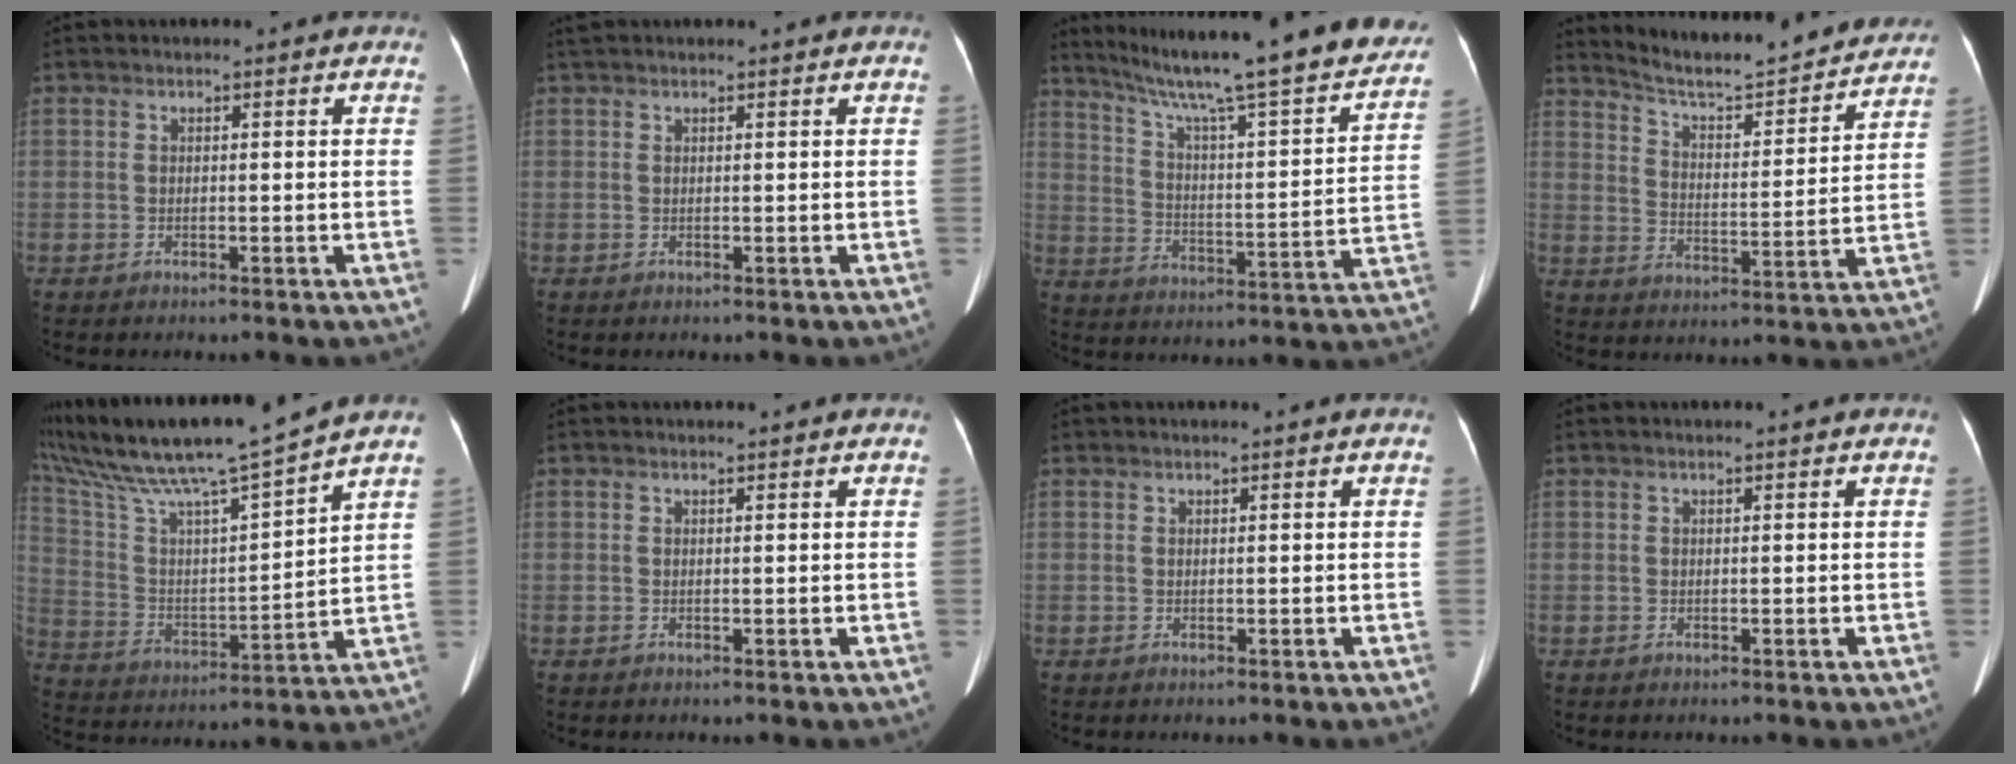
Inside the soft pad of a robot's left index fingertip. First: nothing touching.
{"total": 1.1, "force": [1.0, 0.2, 0.5], "torque": [-0.017, 0.027, 0.023]}
{"total": 29.3, "force": [24.9, 2.2, 15.2], "torque": [-0.240, -0.046, 0.331]}
{"total": 17.4, "force": [16.5, 1.8, 5.1], "torque": [-0.081, -0.018, 0.231]}
{"total": 19.7, "force": [16.9, -0.8, 10.1], "torque": [-0.196, 0.001, 0.297]}
{"total": 0.5, "force": [0.5, 0.0, 0.1], "torque": [-0.003, 0.003, 0.009]}
{"total": 0.6, "force": [0.5, 0.0, 0.2], "torque": [-0.005, 0.011, 0.013]}
{"total": 0.0}